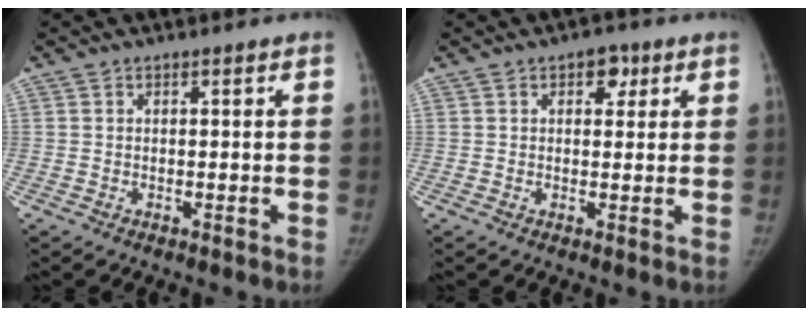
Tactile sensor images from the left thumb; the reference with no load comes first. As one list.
[{"total": 3.9, "force": [1.8, 2.5, 2.3], "torque": [-0.004, -0.003, 0.021]}]